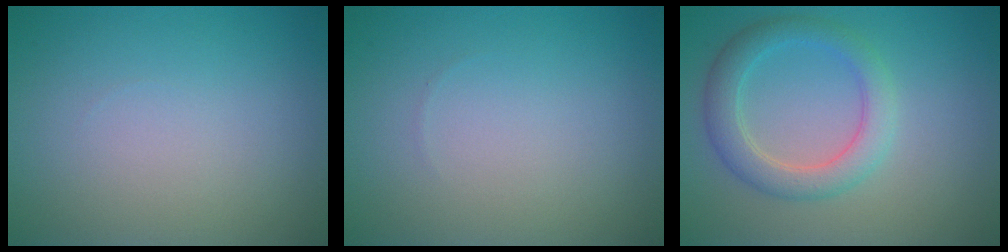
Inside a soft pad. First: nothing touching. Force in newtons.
{"total": 0.0}
{"total": 3.6, "press": 3.6, "slide": 0.1}